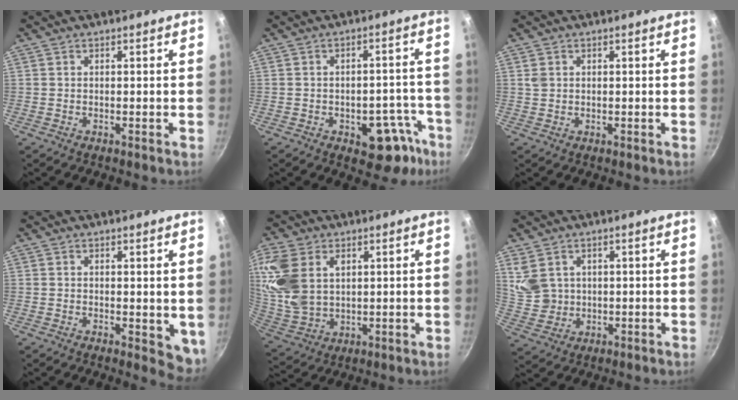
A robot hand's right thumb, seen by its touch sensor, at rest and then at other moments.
{"total": 10.2, "force": [-5.2, 5.4, 6.8], "torque": [-0.051, 0.049, -0.058]}
{"total": 1.5, "force": [0.5, 1.2, 0.7], "torque": [-0.011, 0.000, 0.013]}
{"total": 4.8, "force": [0.2, 2.1, 4.2], "torque": [-0.041, -0.012, 0.006]}
{"total": 15.5, "force": [4.4, 10.4, 10.7], "torque": [-0.236, -0.009, 0.096]}
{"total": 6.5, "force": [2.4, 5.2, 3.1], "torque": [-0.052, -0.006, 0.063]}